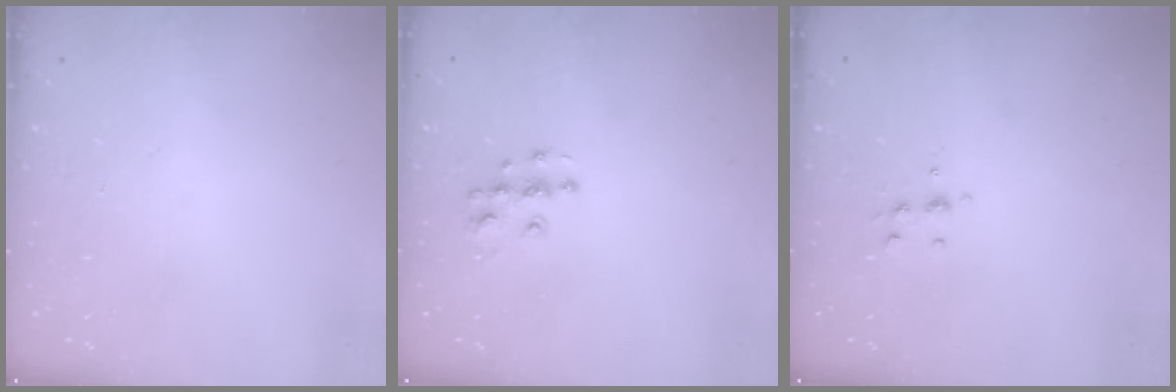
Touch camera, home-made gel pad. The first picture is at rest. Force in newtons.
{"total": 7.9, "press": 7.9, "slide": 0.4}
{"total": 5.4, "press": 5.4, "slide": 0.5}